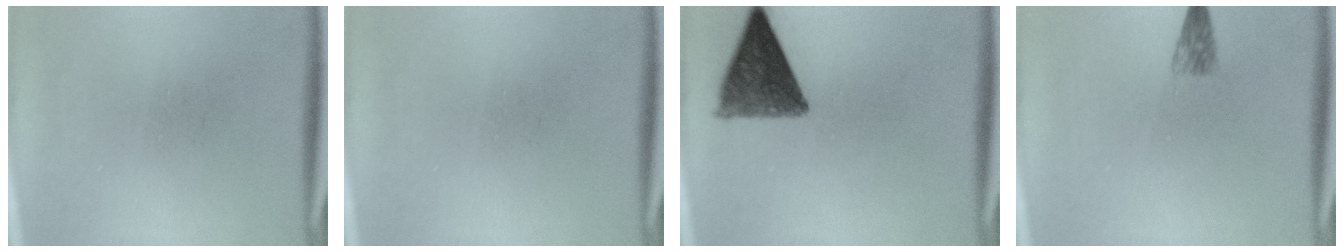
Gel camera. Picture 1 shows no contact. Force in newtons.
{"total": 0.0}
{"total": 10.4}
{"total": 2.0}